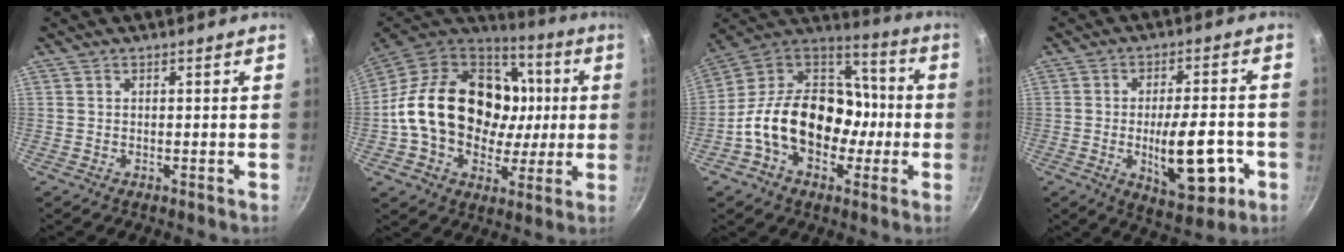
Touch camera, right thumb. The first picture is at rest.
{"total": 27.9, "force": [2.1, 20.9, 18.3], "torque": [-0.293, 0.030, 0.042]}
{"total": 22.8, "force": [-4.5, 16.8, 14.8], "torque": [-0.204, 0.066, -0.082]}
{"total": 14.2, "force": [-3.7, 6.0, 12.3], "torque": [-0.153, 0.012, -0.042]}